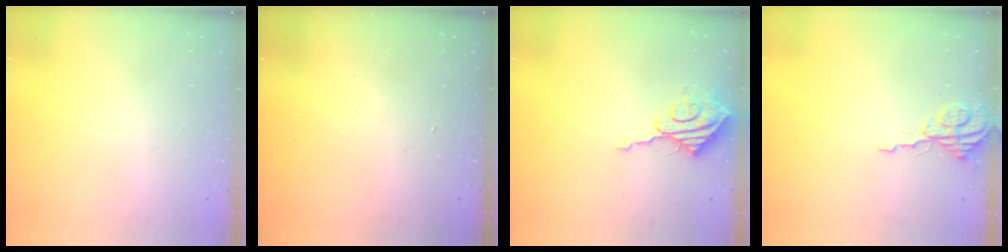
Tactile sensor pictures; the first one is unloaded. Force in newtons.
{"total": 3.4, "press": 3.4, "slide": 0.3}
{"total": 9.2, "press": 9.2, "slide": 0.3}
{"total": 3.7, "press": 3.7, "slide": 0.4}